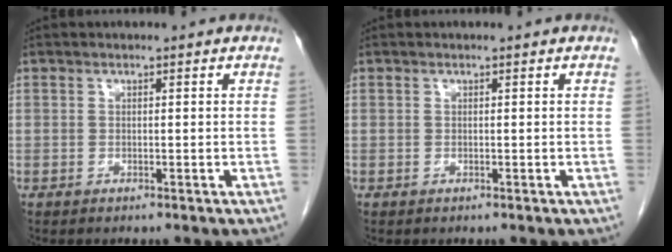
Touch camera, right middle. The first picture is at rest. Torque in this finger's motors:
{"motor_torque": [0.00, 0.00, 0.00, 0.00]}